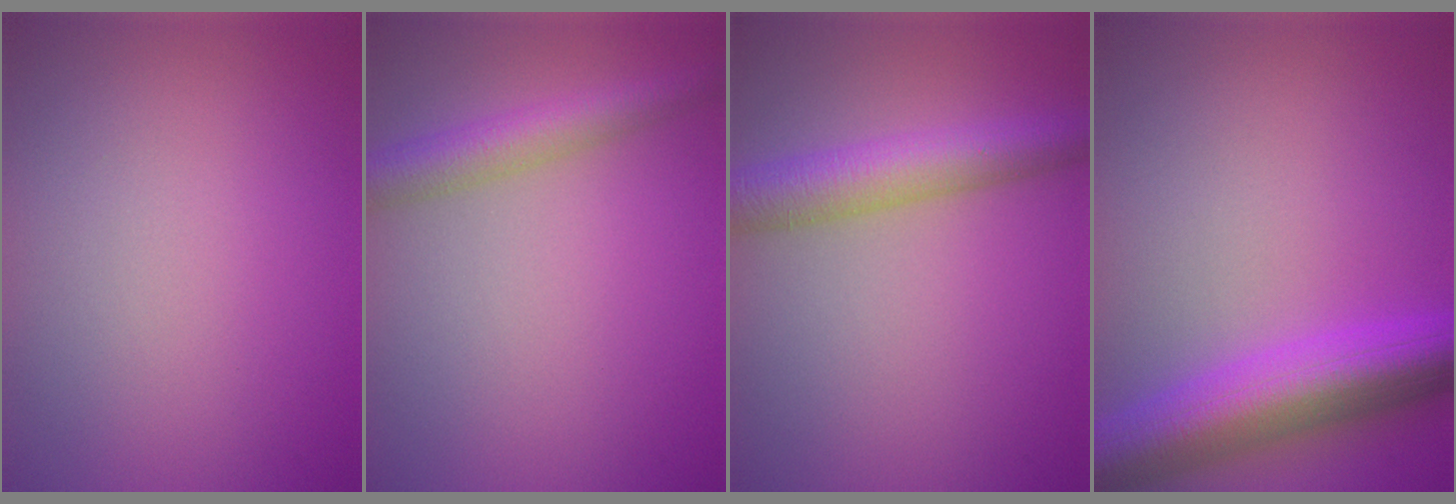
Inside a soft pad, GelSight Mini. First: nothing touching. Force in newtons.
{"total": 3.8, "press": 3.8, "slide": 0.1}
{"total": 5.2, "press": 5.2, "slide": 0.2}
{"total": 8.5, "press": 8.5, "slide": 0.4}